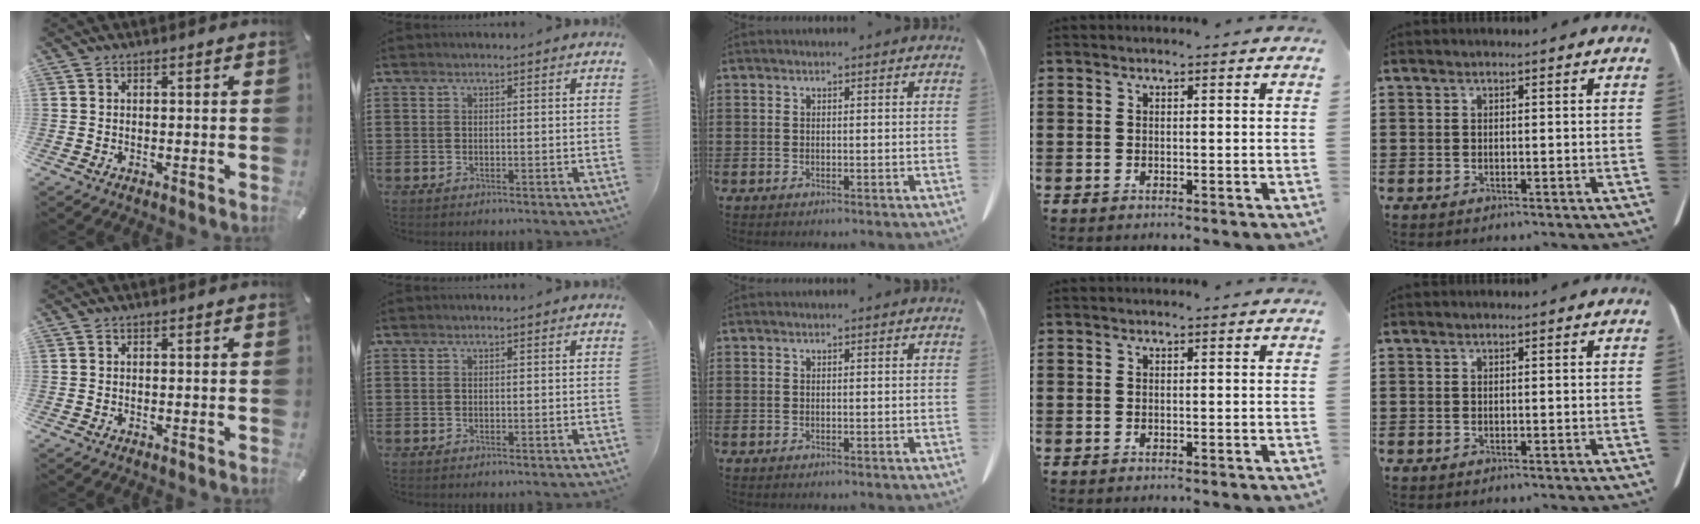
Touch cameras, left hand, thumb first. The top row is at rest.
{}